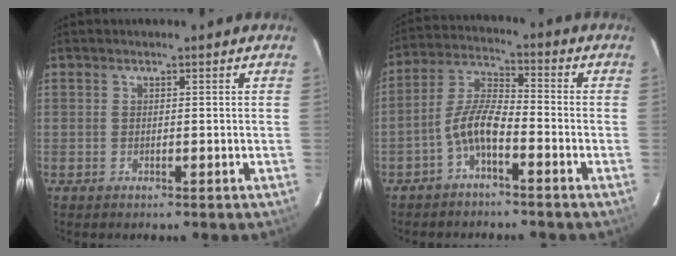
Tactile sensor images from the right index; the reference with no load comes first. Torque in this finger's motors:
{"motor_torque": [1.22, -0.59, 0.77, 0.18]}